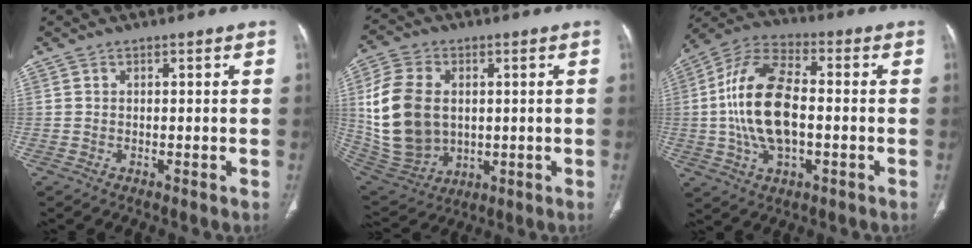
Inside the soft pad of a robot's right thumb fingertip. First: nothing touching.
{"total": 17.7, "force": [1.7, 12.8, 12.2], "torque": [-0.230, -0.006, 0.049]}
{"total": 16.8, "force": [-1.0, 8.5, 14.5], "torque": [-0.285, 0.022, -0.022]}